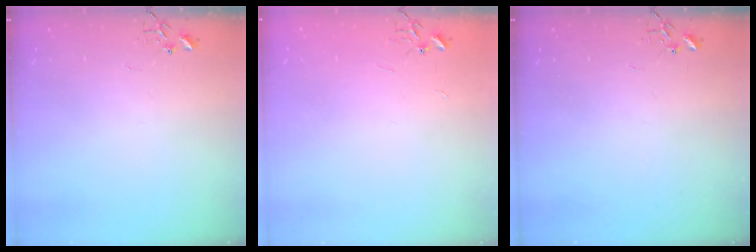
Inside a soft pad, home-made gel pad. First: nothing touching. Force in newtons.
{"total": 1.8, "press": 1.8, "slide": 0.2}
{"total": 0.0}